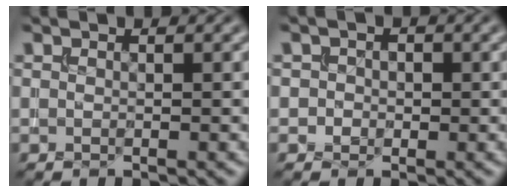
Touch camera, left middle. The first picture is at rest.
{"total": 1.6, "force": [0.2, 1.5, 0.5], "torque": [0.008, 0.000, -0.005]}